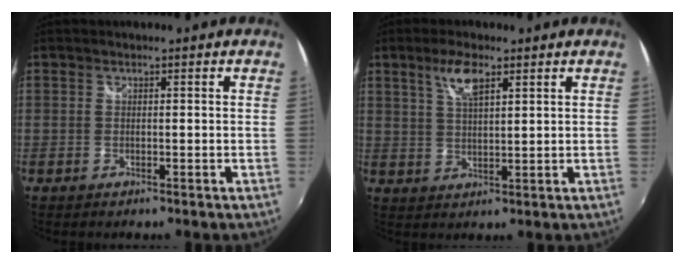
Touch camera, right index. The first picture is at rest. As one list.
[{"total": 5.6, "force": [3.1, 1.8, 4.3], "torque": [-0.081, 0.006, 0.060]}]